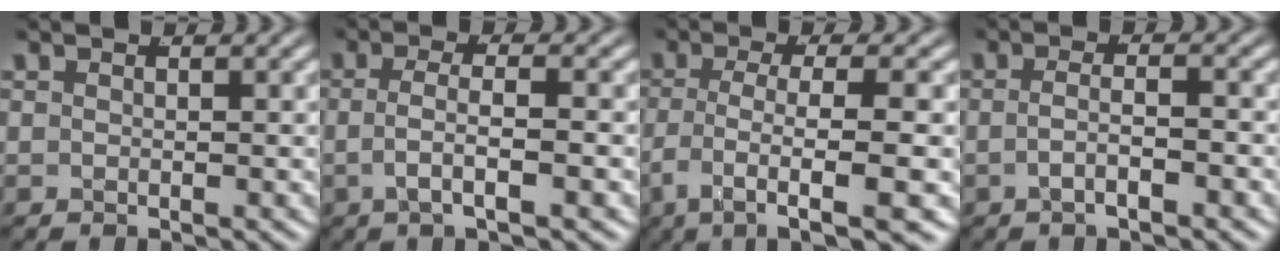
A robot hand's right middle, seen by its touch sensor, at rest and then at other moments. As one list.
[{"total": 3.3, "force": [-1.2, 0.9, 2.9], "torque": [-0.053, -0.007, -0.020]}, {"total": 8.5, "force": [-5.6, 2.2, 6.0], "torque": [-0.111, -0.037, -0.071]}, {"total": 2.5, "force": [-1.6, 0.4, 1.9], "torque": [-0.032, -0.009, -0.024]}]